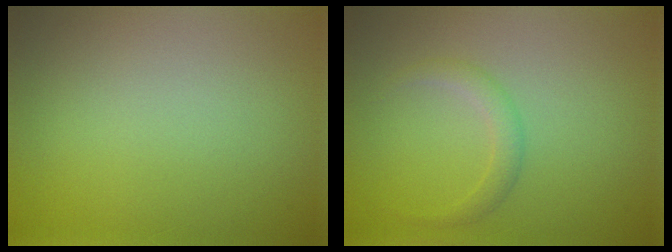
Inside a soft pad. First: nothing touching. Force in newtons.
{"total": 1.4, "press": 1.3, "slide": 0.1}